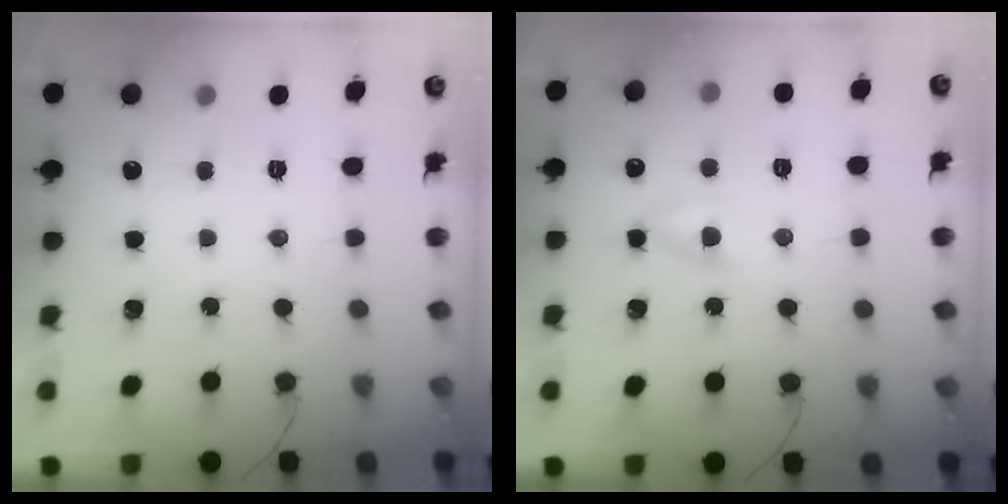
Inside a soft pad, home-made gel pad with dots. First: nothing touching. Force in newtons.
{"total": 3.5, "press": 3.3, "slide": 1.2}